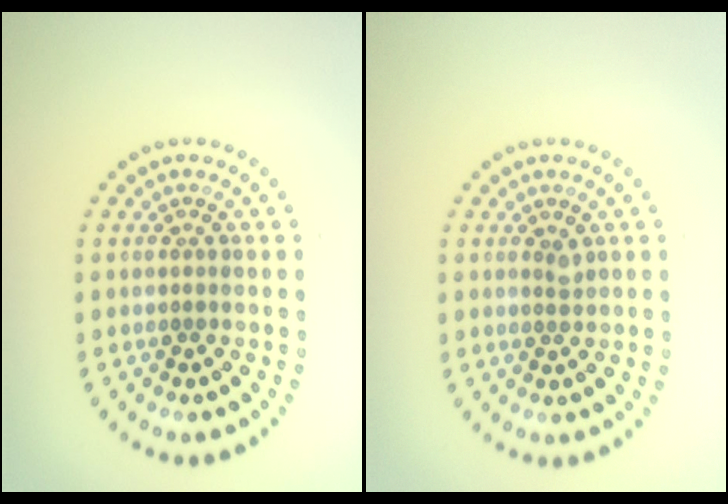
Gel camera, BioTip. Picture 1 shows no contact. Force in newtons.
{"total": 0.8, "press": 0.6, "slide": 0.5}